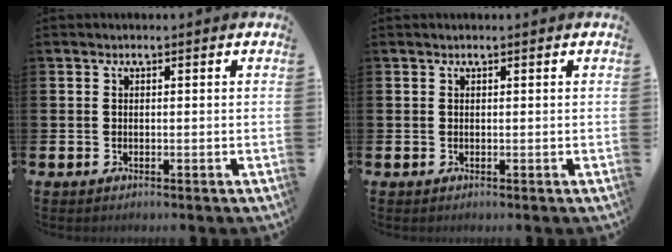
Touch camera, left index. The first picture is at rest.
{"total": 0.0}